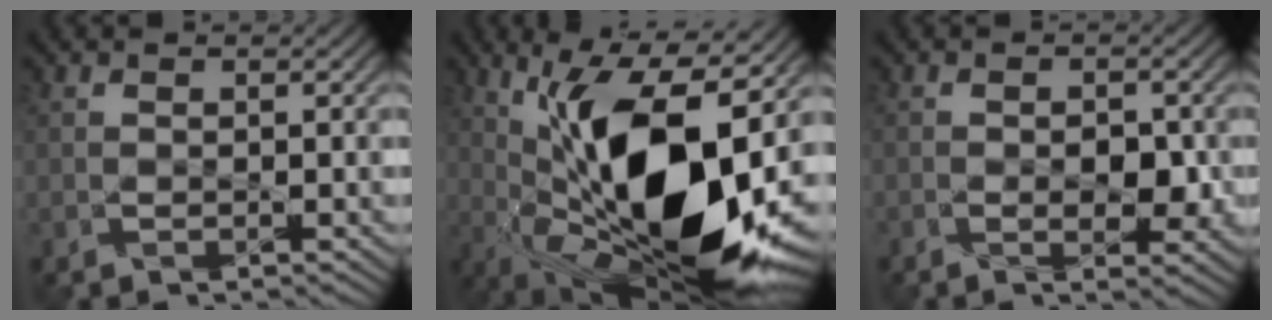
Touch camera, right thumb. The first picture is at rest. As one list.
[{"total": 17.7, "force": [1.5, 6.9, 16.3], "torque": [-0.270, 0.004, 0.022]}, {"total": 3.0, "force": [-0.7, 1.5, 2.6], "torque": [-0.036, -0.002, -0.013]}]